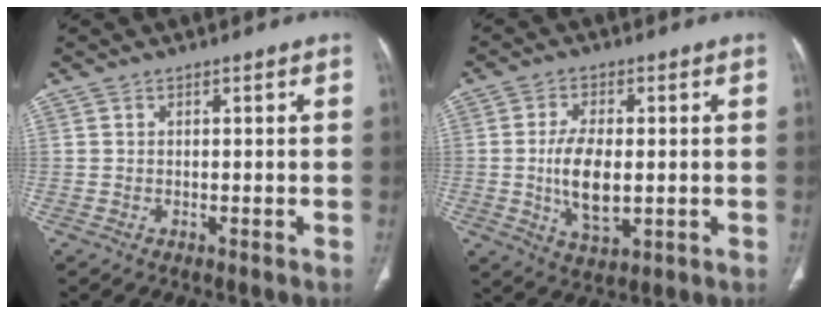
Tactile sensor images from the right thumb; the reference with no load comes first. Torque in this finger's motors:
{"motor_torque": [3.73, 1.28, 1.65, -1.12, 0.48]}